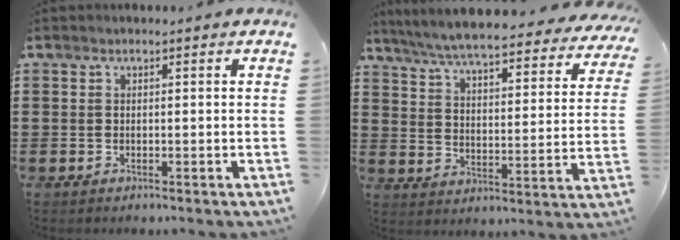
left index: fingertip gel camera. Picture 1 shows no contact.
{"total": 6.5, "force": [6.0, -0.1, 2.4], "torque": [-0.074, -0.044, 0.101]}